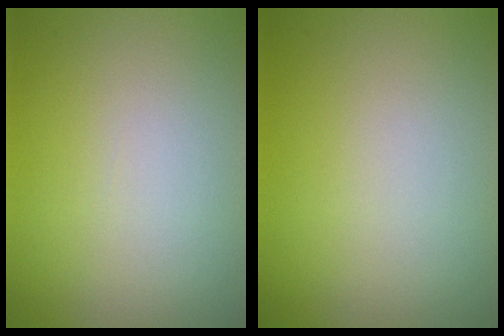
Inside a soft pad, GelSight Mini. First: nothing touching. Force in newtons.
{"total": 0.0}